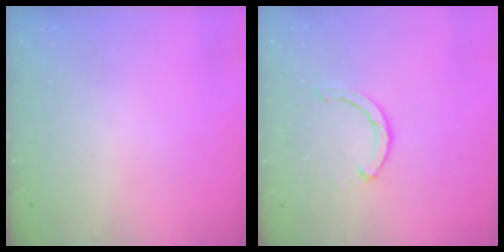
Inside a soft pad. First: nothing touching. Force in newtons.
{"total": 2.4, "press": 2.4, "slide": 0.4}